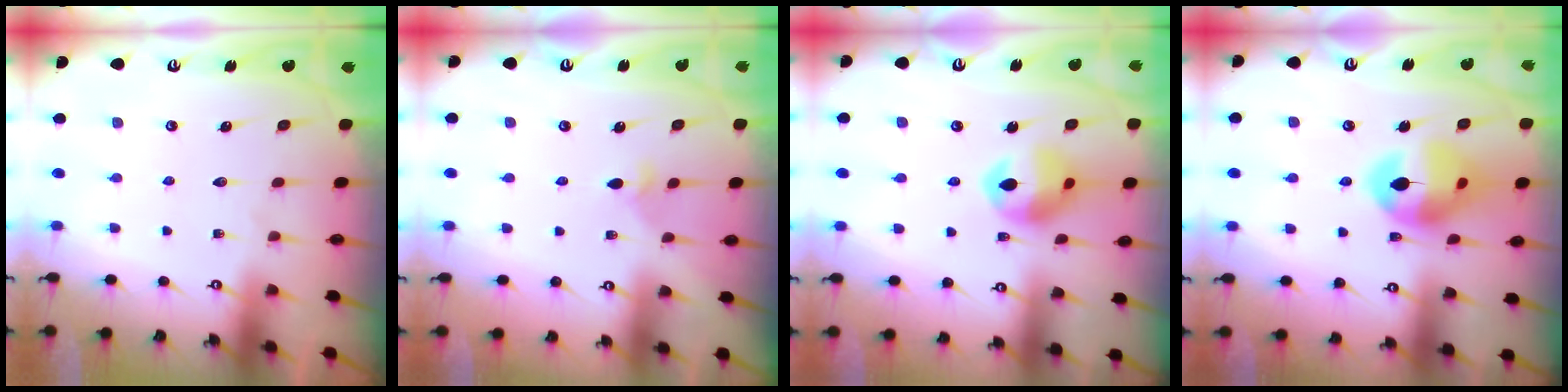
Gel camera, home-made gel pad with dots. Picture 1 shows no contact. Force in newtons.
{"total": 3.5, "press": 3.5, "slide": 0.7}
{"total": 12.7, "press": 12.6, "slide": 1.3}
{"total": 15.6, "press": 15.5, "slide": 1.8}